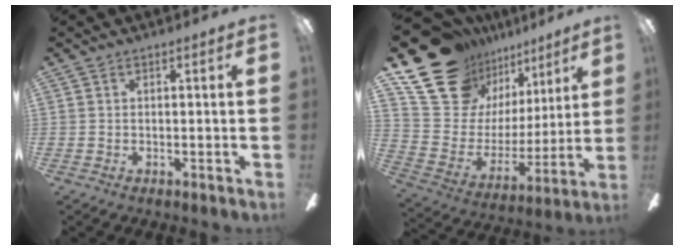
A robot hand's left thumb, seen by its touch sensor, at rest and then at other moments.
{"total": 22.6, "force": [15.4, 13.8, 9.2], "torque": [-0.167, -0.100, 0.303]}